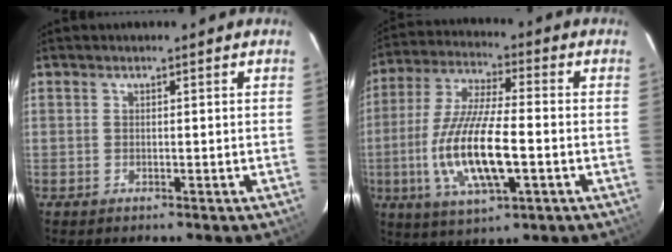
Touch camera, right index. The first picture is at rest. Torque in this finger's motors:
{"motor_torque": [0.99, -0.65, 1.06, 0.21]}